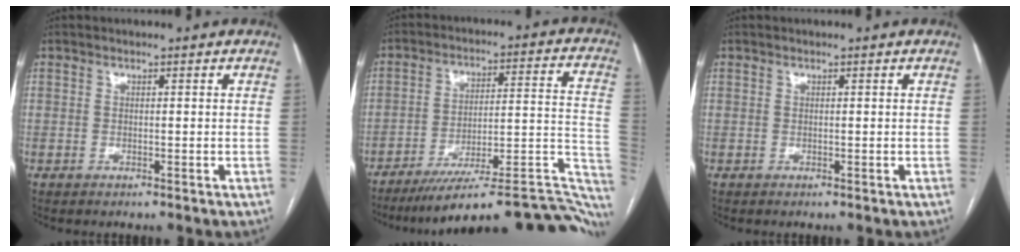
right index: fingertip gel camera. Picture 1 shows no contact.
{"total": 27.1, "force": [-22.7, 4.3, 14.1], "torque": [-0.090, 0.026, -0.302]}
{"total": 0.0}